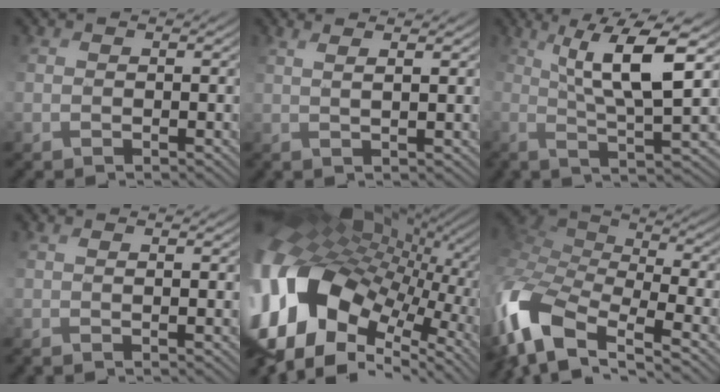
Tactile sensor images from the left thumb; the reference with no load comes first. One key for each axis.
{"total": 3.1, "fx": 1.6, "fy": 0.7, "fz": 2.6, "tx": -0.036, "ty": 0.008, "tz": 0.007}
{"total": 9.8, "fx": 2.0, "fy": 1.9, "fz": 9.4, "tx": -0.166, "ty": 0.013, "tz": 0.034}
{"total": 0.8, "fx": 0.2, "fy": 0.0, "fz": 0.8, "tx": -0.018, "ty": 0.004, "tz": 0.001}
{"total": 19.9, "fx": -1.2, "fy": 14.0, "fz": 14.0, "tx": -0.324, "ty": -0.006, "tz": -0.016}
{"total": 12.3, "fx": -5.8, "fy": 6.1, "fz": 9.0, "tx": -0.222, "ty": -0.010, "tz": -0.117}